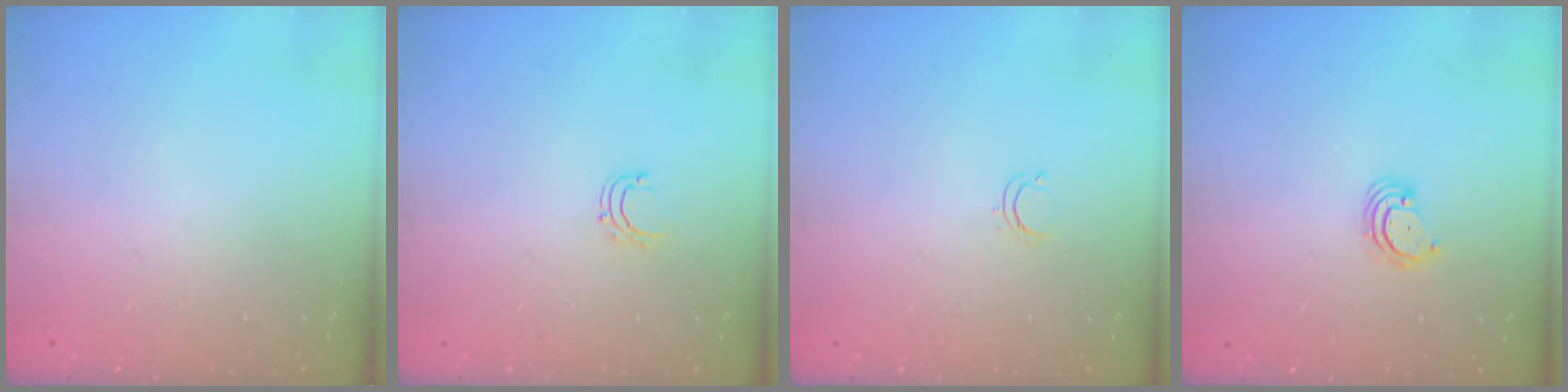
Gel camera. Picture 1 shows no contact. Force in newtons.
{"total": 4.2, "press": 4.2, "slide": 0.3}
{"total": 2.4, "press": 2.4, "slide": 0.2}
{"total": 3.8, "press": 3.8, "slide": 0.4}